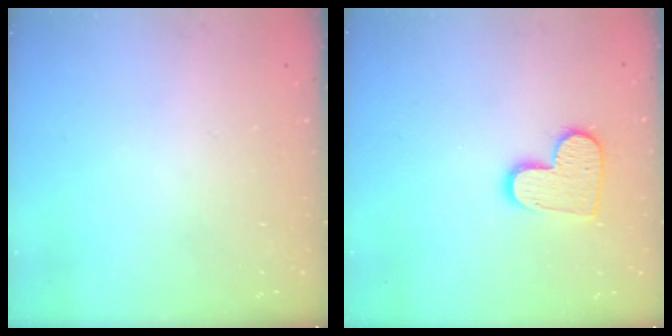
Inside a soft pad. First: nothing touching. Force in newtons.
{"total": 11.8, "press": 11.8, "slide": 0.6}